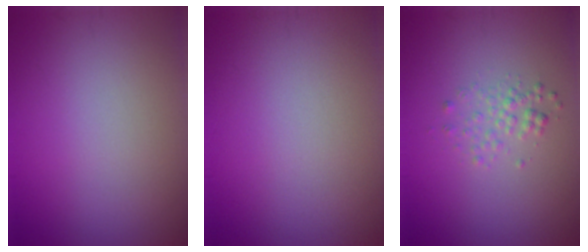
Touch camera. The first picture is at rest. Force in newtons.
{"total": 0.0}
{"total": 1.5, "press": 1.5, "slide": 0.1}